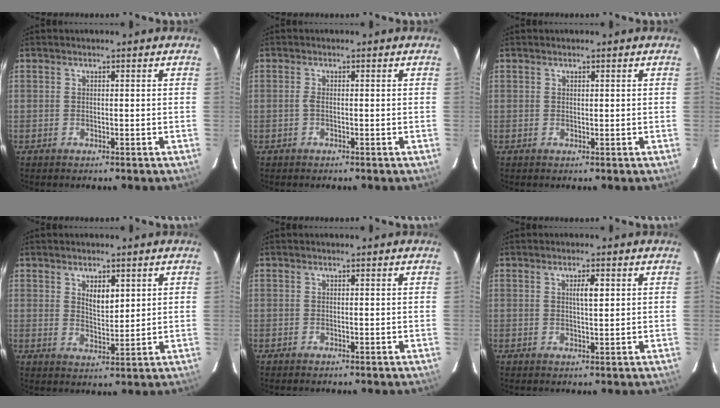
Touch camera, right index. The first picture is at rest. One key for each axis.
{"total": 0.7, "fx": -0.2, "fy": 0.1, "fz": 0.6, "tx": -0.013, "ty": 0.001, "tz": -0.006}
{"total": 0.0}
{"total": 4.2, "fx": 1.8, "fy": 1.8, "fz": 3.4, "tx": -0.059, "ty": -0.004, "tz": 0.036}
{"total": 0.0}
{"total": 2.5, "fx": 0.8, "fy": 0.4, "fz": 2.3, "tx": -0.040, "ty": 0.001, "tz": 0.012}